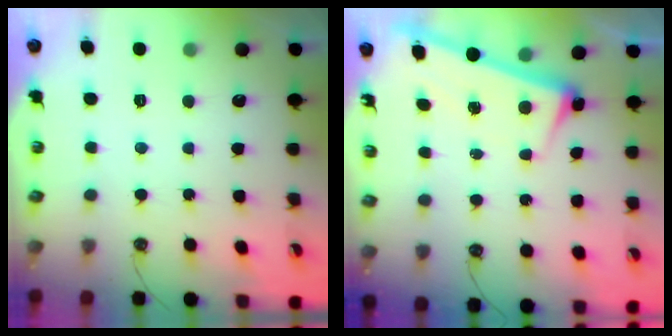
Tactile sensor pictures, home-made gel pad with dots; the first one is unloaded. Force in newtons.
{"total": 2.6, "press": 2.5, "slide": 1.0}